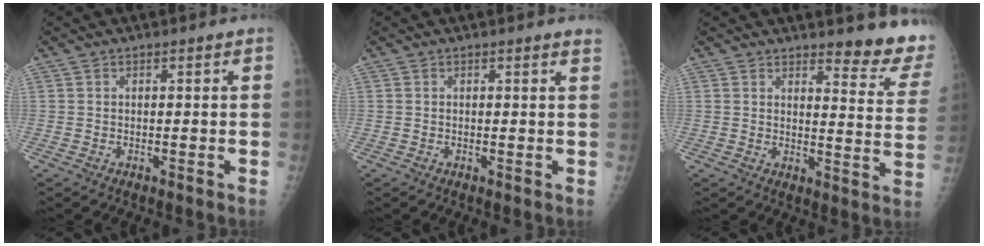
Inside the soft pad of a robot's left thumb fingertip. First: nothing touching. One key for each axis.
{"total": 1.3, "fx": 1.2, "fy": 0.0, "fz": 0.5, "tx": -0.010, "ty": -0.006, "tz": 0.007}
{"total": 11.2, "fx": 10.5, "fy": 1.7, "fz": 3.4, "tx": -0.010, "ty": -0.113, "tz": 0.104}